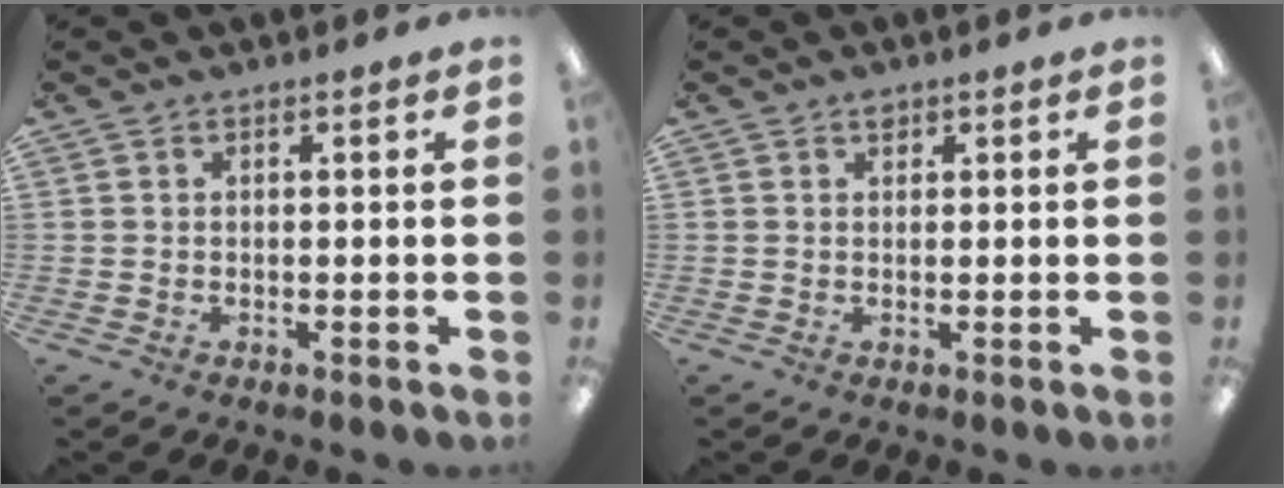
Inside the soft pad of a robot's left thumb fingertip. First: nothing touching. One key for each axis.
{"total": 1.2, "fx": 0.8, "fy": 0.8, "fz": 0.5, "tx": -0.004, "ty": -0.002, "tz": 0.013}